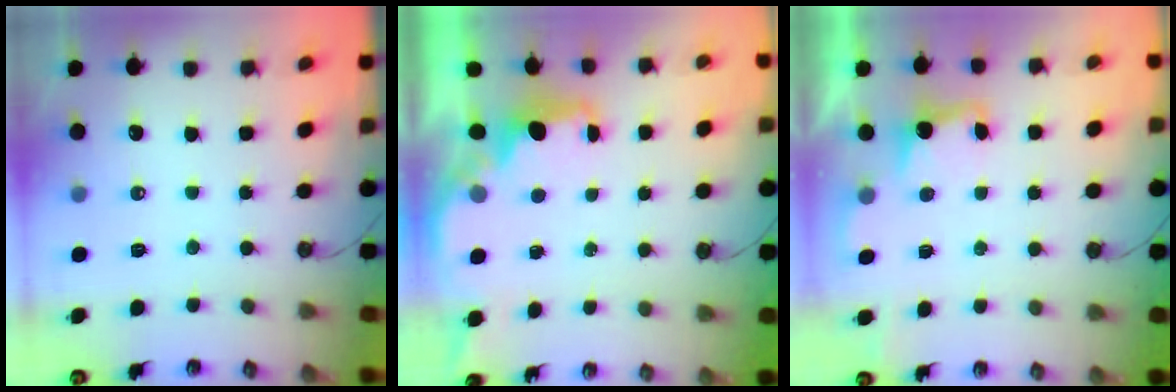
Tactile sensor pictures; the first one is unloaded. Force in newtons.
{"total": 1.8, "press": 1.7, "slide": 0.6}
{"total": 2.4, "press": 2.2, "slide": 1.0}